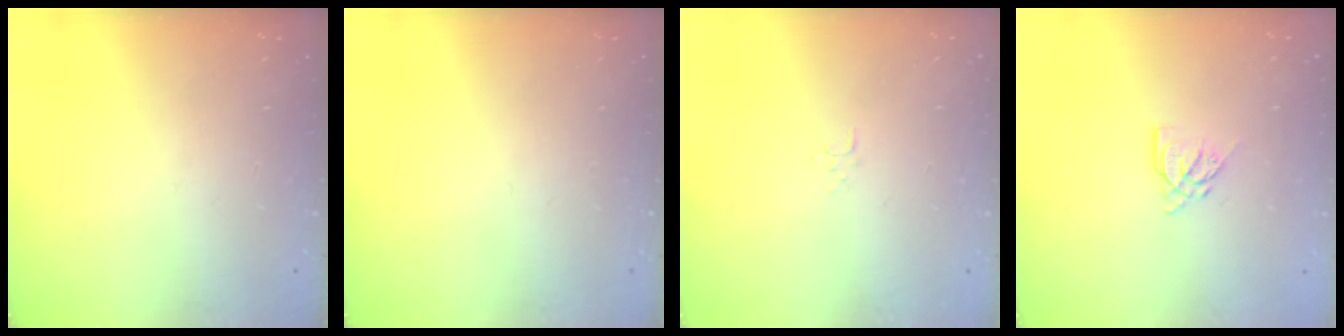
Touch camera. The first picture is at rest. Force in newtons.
{"total": 0.0}
{"total": 4.1, "press": 4.1, "slide": 0.6}
{"total": 5.0, "press": 5.0, "slide": 0.5}